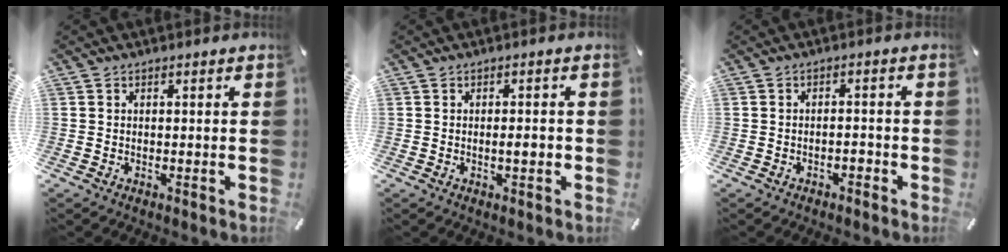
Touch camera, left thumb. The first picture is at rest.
{"total": 2.8, "force": [-0.4, 0.7, 2.7], "torque": [-0.047, 0.001, -0.009]}
{"total": 1.9, "force": [-1.4, 0.7, 1.1], "torque": [-0.021, 0.006, -0.028]}